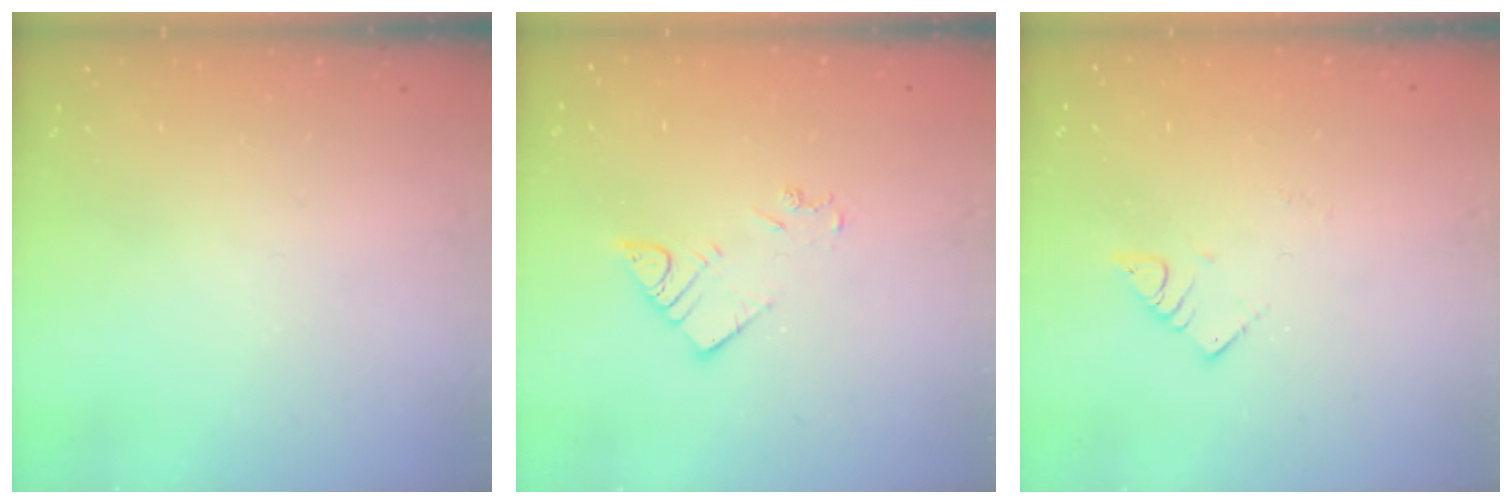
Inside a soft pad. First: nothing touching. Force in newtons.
{"total": 4.4, "press": 4.4, "slide": 0.1}
{"total": 2.4, "press": 2.3, "slide": 0.5}